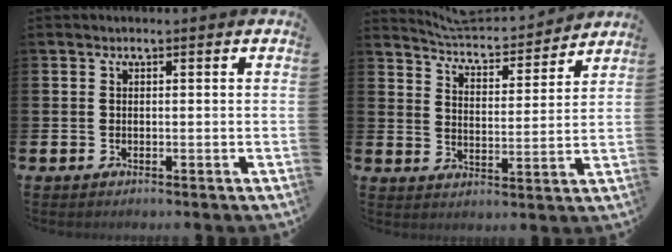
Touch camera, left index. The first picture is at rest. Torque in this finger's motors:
{"motor_torque": [0.71, -1.31, 0.06, 0.01]}